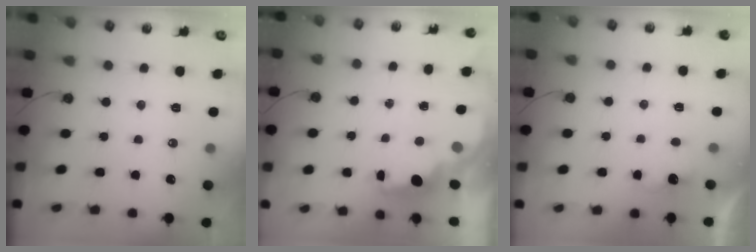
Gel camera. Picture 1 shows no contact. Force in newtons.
{"total": 2.4, "press": 2.2, "slide": 0.7}
{"total": 2.4, "press": 2.3, "slide": 0.7}